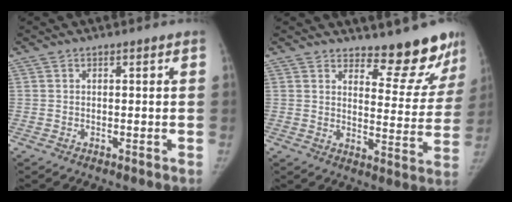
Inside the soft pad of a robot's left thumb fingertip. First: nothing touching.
{"total": 12.4, "force": [10.9, 3.7, 4.6], "torque": [-0.017, -0.103, 0.138]}